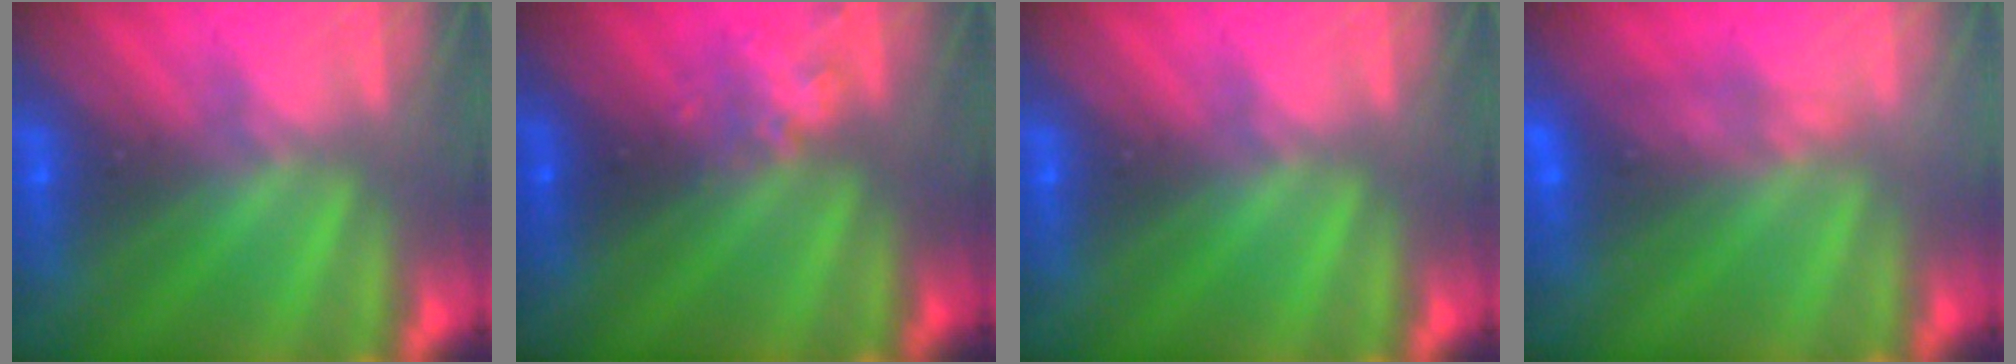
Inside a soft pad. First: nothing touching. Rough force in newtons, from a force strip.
{"total": 2.4}
{"total": 0.0}
{"total": 4.2}